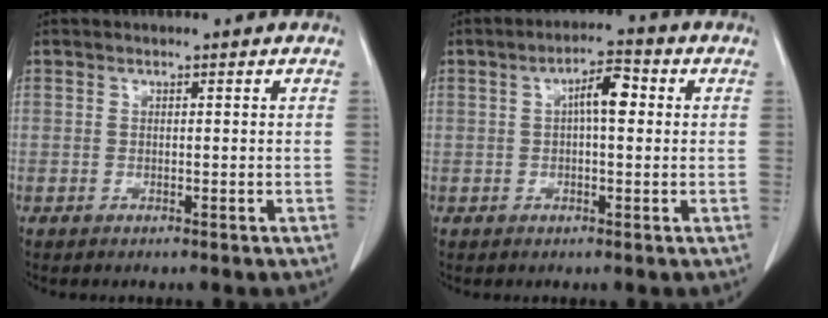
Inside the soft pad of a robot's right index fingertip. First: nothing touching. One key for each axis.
{"total": 4.8, "fx": 0.8, "fy": 1.3, "fz": 4.5, "tx": -0.077, "ty": 0.016, "tz": 0.009}